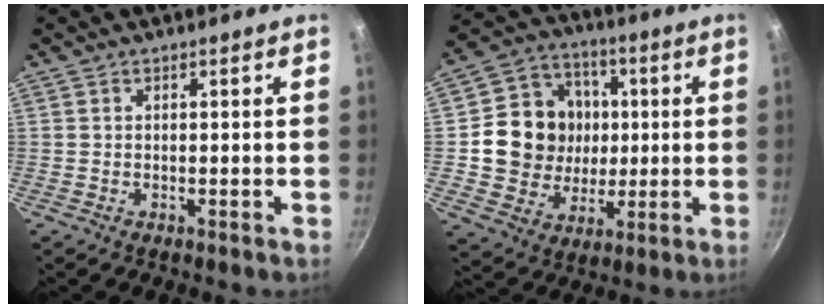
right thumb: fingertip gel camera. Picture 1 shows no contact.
{"total": 15.8, "force": [1.1, 14.3, 6.7], "torque": [-0.088, 0.016, 0.020]}